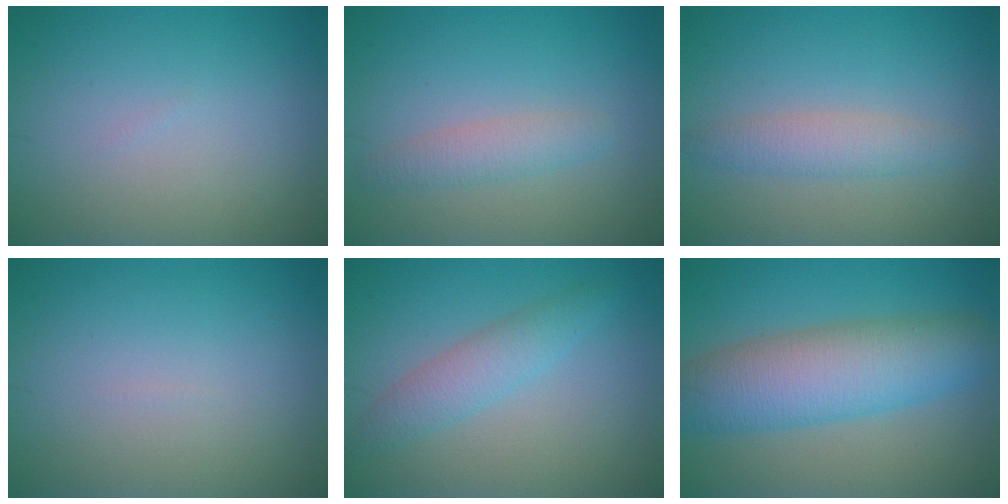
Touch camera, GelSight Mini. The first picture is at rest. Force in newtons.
{"total": 2.1, "press": 2.1, "slide": 0.1}
{"total": 2.5, "press": 2.5, "slide": 0.0}
{"total": 0.0}
{"total": 2.8, "press": 2.8, "slide": 0.0}
{"total": 8.0, "press": 8.0, "slide": 0.4}